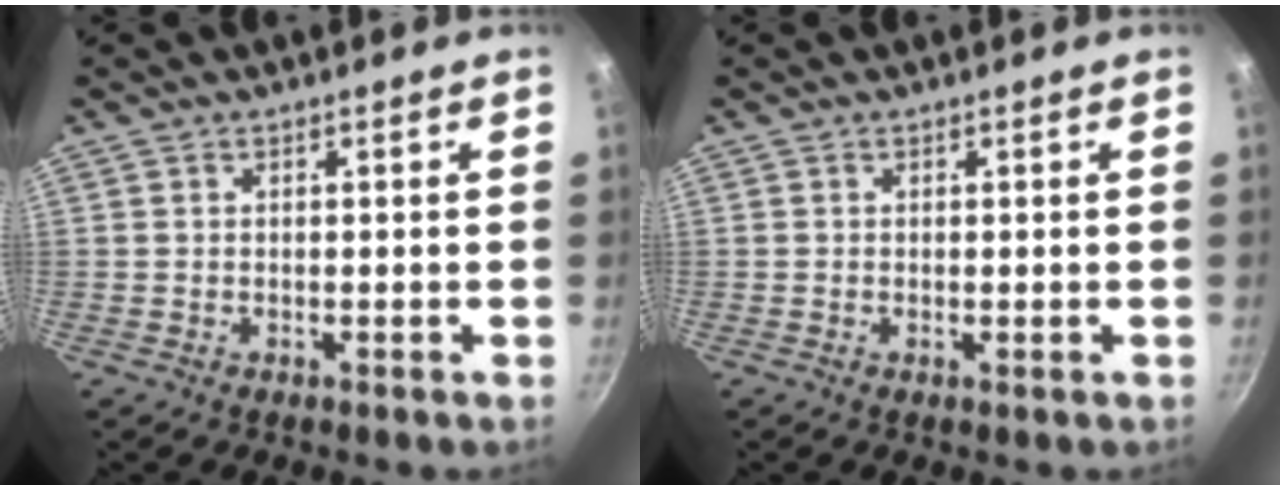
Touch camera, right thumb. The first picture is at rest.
{"total": 0.0}